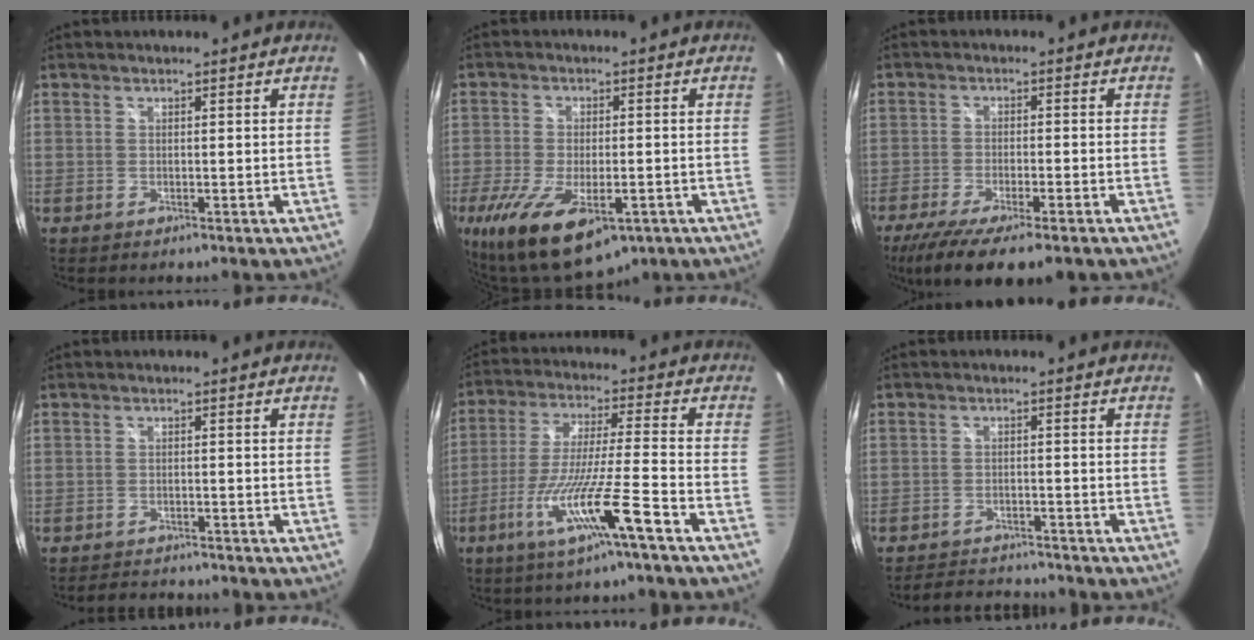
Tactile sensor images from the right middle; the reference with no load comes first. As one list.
[{"total": 16.8, "force": [-8.0, 7.6, 12.6], "torque": [-0.269, -0.052, -0.117]}, {"total": 12.0, "force": [-8.7, 2.0, 8.1], "torque": [-0.169, -0.048, -0.142]}, {"total": 4.6, "force": [-4.3, 1.2, 0.9], "torque": [-0.027, 0.002, -0.062]}, {"total": 13.4, "force": [-7.1, -0.9, 11.3], "torque": [-0.220, -0.020, -0.130]}, {"total": 6.6, "force": [-6.3, 1.3, 1.3], "torque": [-0.041, 0.007, -0.093]}]